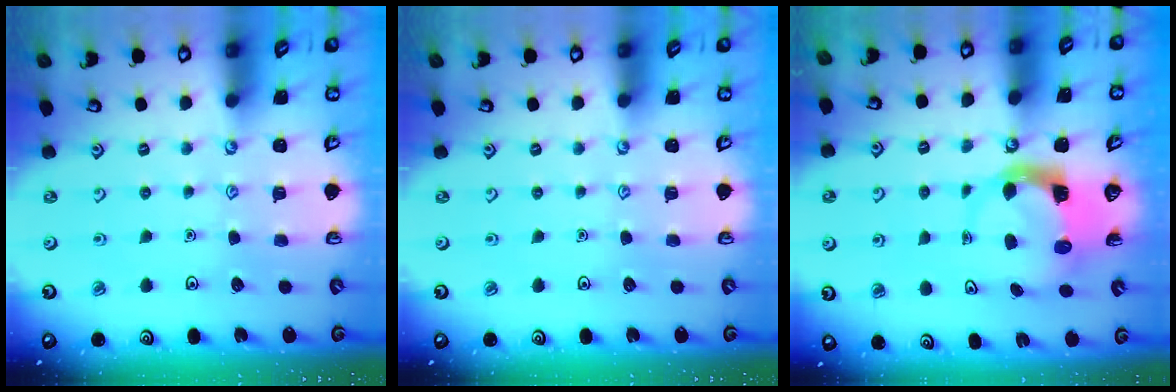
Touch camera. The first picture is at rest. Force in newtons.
{"total": 0.0}
{"total": 3.8, "press": 3.8, "slide": 0.6}